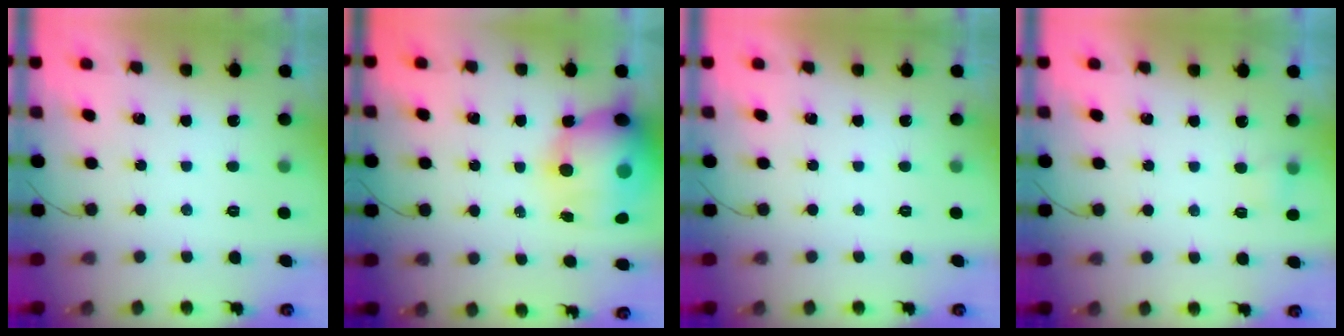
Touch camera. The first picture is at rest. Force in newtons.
{"total": 18.4, "press": 17.9, "slide": 4.2}
{"total": 0.0}
{"total": 2.6, "press": 2.5, "slide": 0.7}